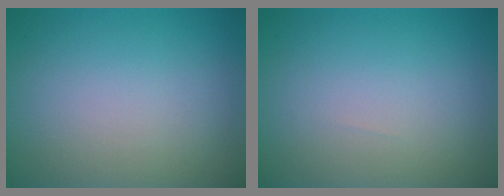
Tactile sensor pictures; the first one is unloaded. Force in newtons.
{"total": 0.0}